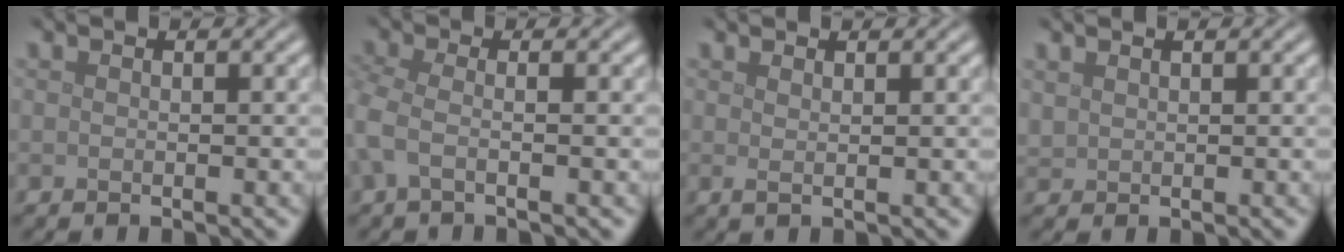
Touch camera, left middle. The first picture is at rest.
{"total": 2.0, "force": [-0.5, 0.6, 1.9], "torque": [-0.048, -0.008, -0.020]}
{"total": 0.9, "force": [0.6, 0.2, 0.6], "torque": [-0.009, -0.001, 0.008]}
{"total": 0.8, "force": [0.7, 0.4, 0.1], "torque": [-0.006, 0.000, 0.018]}